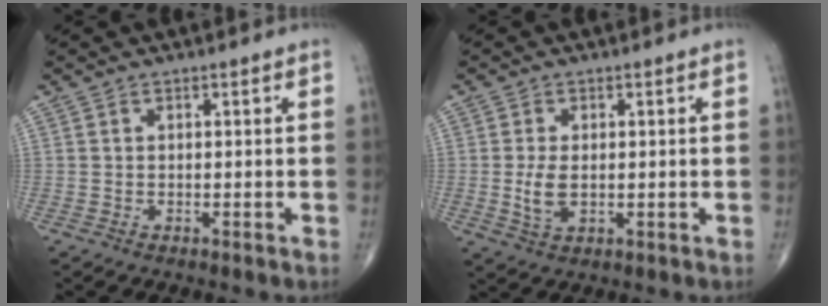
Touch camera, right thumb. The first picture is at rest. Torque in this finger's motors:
{"motor_torque": [-0.20, 0.27, 0.26, 0.25, 0.04]}